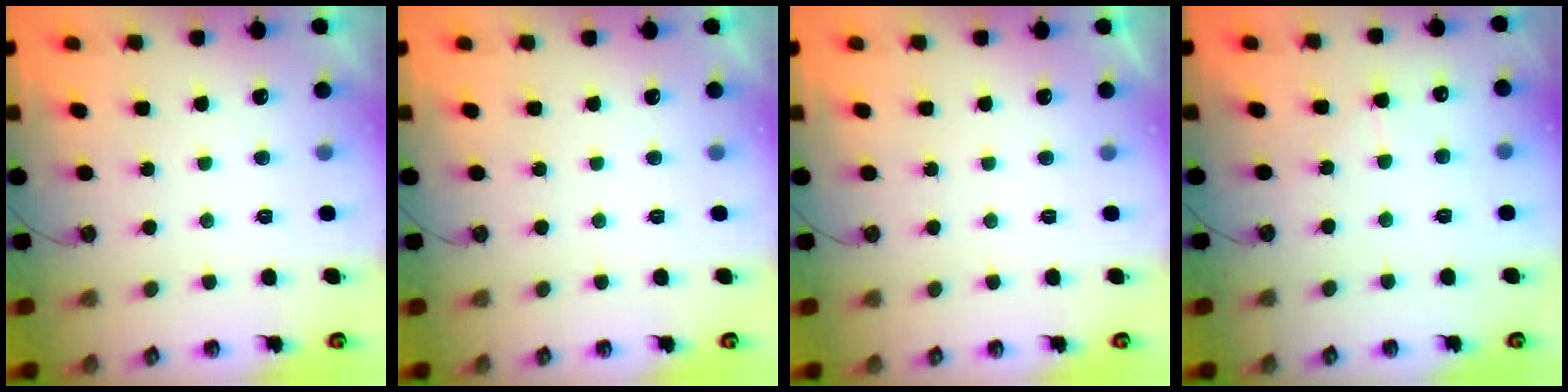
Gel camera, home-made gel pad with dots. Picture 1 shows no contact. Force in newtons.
{"total": 0.0}
{"total": 0.0}
{"total": 3.0, "press": 2.9, "slide": 0.5}